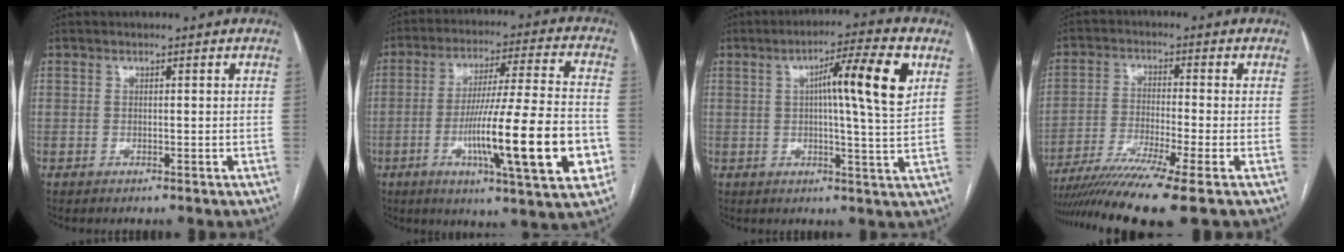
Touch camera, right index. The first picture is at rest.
{"total": 20.5, "force": [-5.7, 0.9, 19.7], "torque": [-0.296, -0.013, -0.086]}
{"total": 11.2, "force": [3.2, -0.2, 10.7], "torque": [-0.168, 0.010, 0.043]}
{"total": 12.3, "force": [-9.3, -2.0, 7.9], "torque": [-0.131, -0.030, -0.151]}